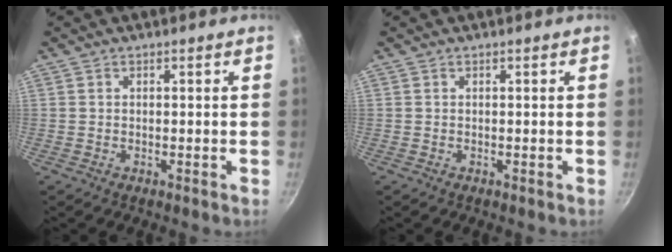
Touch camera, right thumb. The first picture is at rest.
{"total": 0.0}